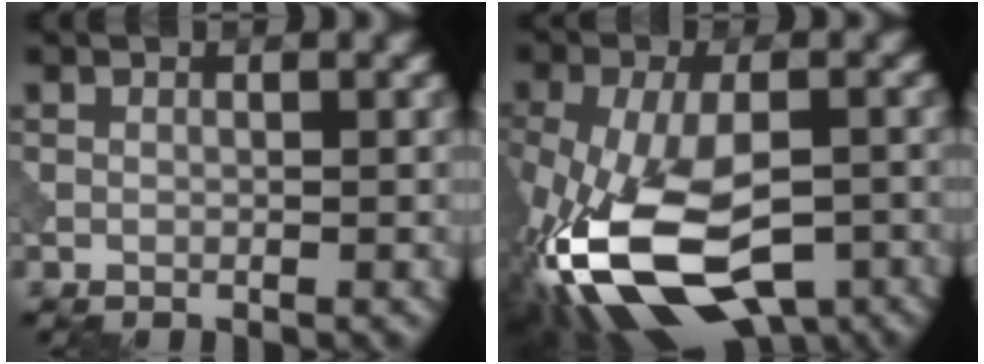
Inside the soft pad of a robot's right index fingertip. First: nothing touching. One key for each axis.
{"total": 15.2, "fx": -6.4, "fy": 7.4, "fz": 11.6, "tx": -0.259, "ty": -0.045, "tz": -0.101}